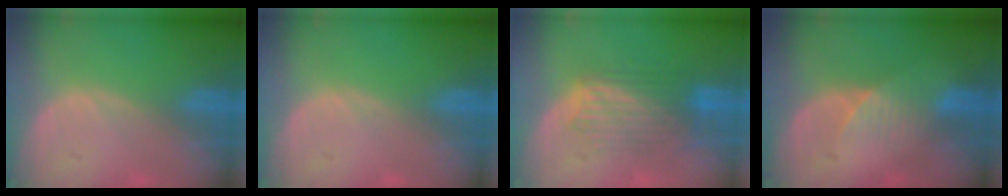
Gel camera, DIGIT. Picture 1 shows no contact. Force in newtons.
{"total": 0.0}
{"total": 6.3, "press": 6.3, "slide": 0.5}
{"total": 3.6, "press": 3.3, "slide": 1.4}